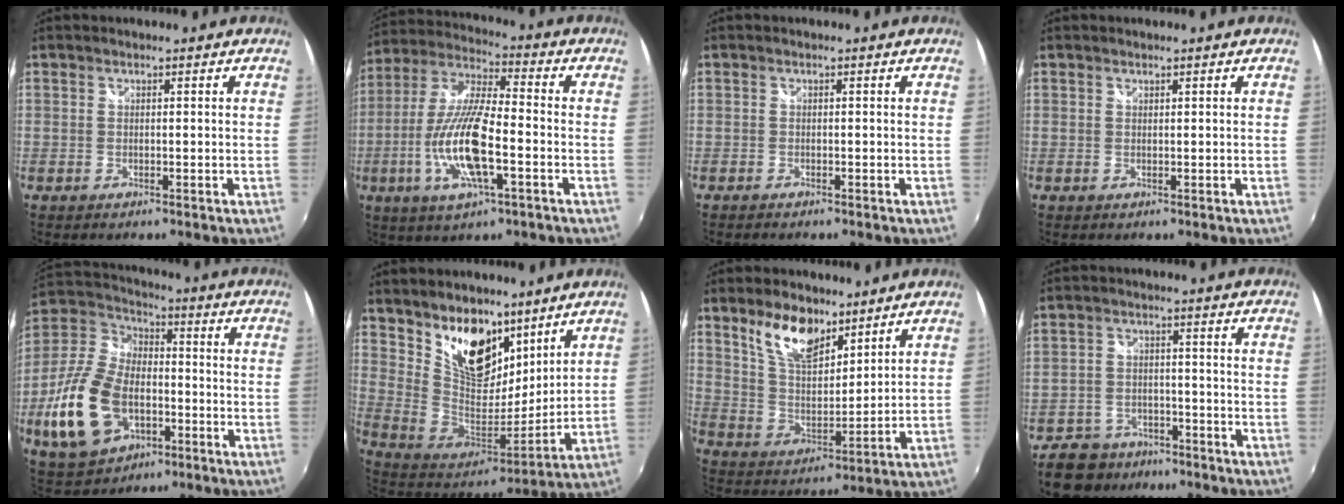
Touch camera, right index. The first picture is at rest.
{"total": 15.6, "force": [-4.6, 4.1, 14.3], "torque": [-0.294, -0.011, -0.088]}
{"total": 0.9, "force": [-0.8, 0.2, 0.1], "torque": [-0.006, -0.005, -0.017]}
{"total": 0.0}
{"total": 19.6, "force": [-6.3, 12.4, 13.9], "torque": [-0.325, -0.004, -0.104]}
{"total": 17.9, "force": [11.5, 9.9, 9.6], "torque": [-0.186, 0.009, 0.221]}
{"total": 11.4, "force": [7.7, 5.2, 6.5], "torque": [-0.116, 0.003, 0.148]}
{"total": 9.3, "force": [-7.1, 5.7, 2.0], "torque": [-0.071, 0.011, -0.110]}